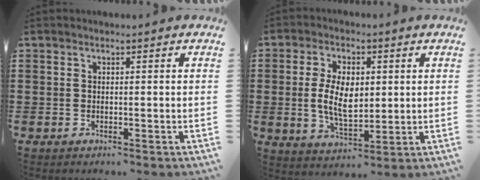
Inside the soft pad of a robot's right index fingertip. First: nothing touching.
{"total": 8.1, "force": [0.3, 4.5, 6.7], "torque": [-0.134, 0.008, 0.002]}